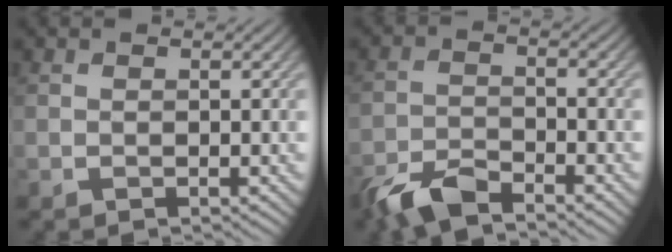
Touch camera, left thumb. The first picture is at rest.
{"total": 5.4, "force": [-4.5, 1.5, 2.6], "torque": [-0.054, -0.004, -0.094]}